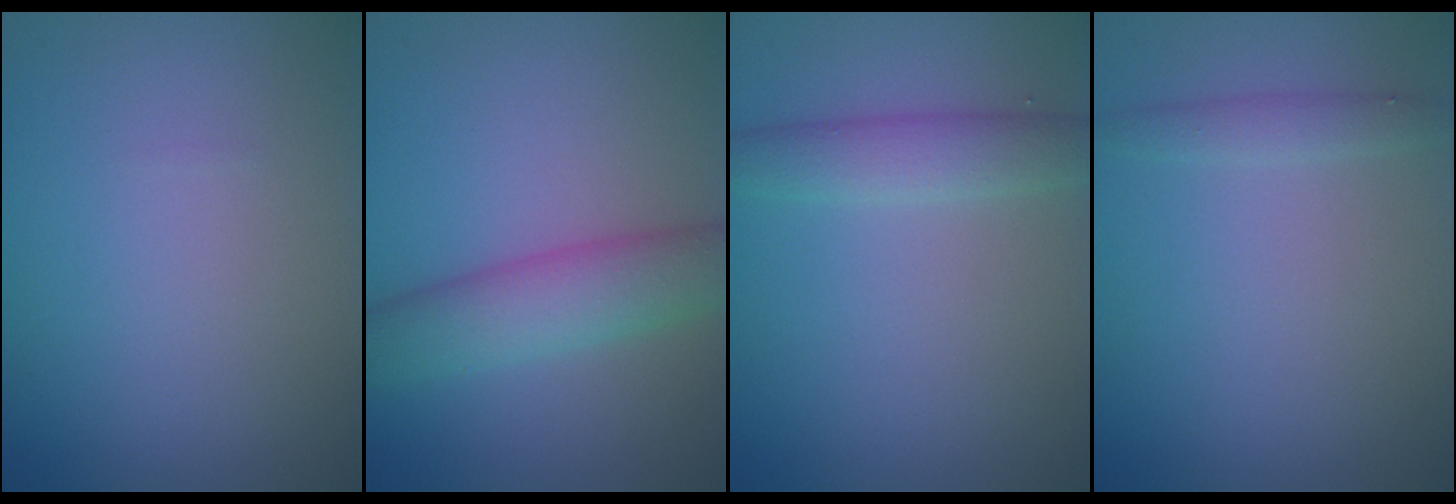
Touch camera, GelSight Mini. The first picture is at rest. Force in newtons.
{"total": 4.7, "press": 4.7, "slide": 0.1}
{"total": 2.8, "press": 2.8, "slide": 0.1}
{"total": 1.3, "press": 1.3, "slide": 0.2}